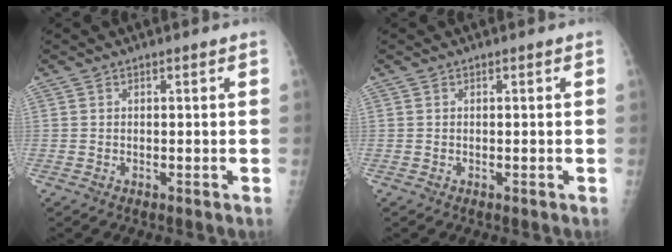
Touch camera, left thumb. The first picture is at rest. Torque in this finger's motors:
{"motor_torque": [0.00, 0.00, -0.01, -0.01, 0.00]}